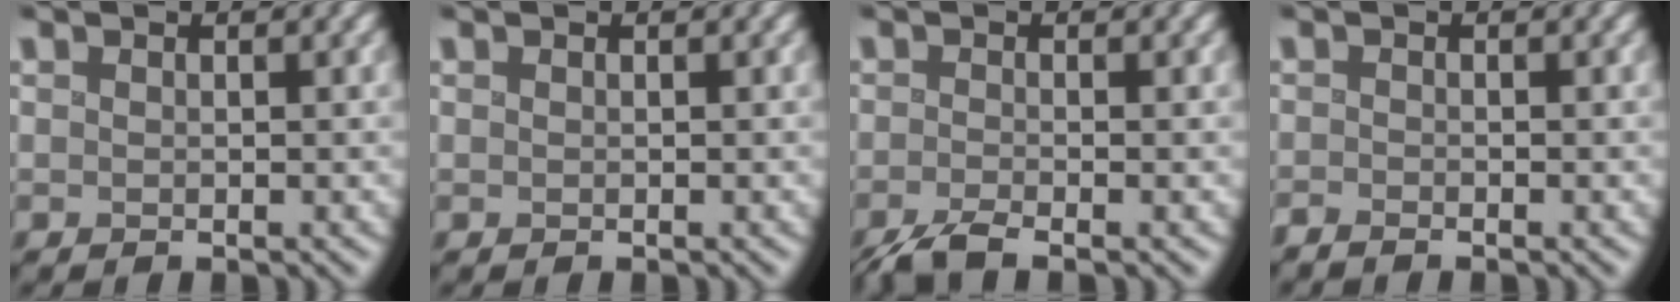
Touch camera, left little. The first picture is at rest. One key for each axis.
{"total": 0.0}
{"total": 2.7, "fx": -2.1, "fy": 0.3, "fz": 1.7, "tx": -0.028, "ty": -0.007, "tz": -0.050}
{"total": 1.1, "fx": -1.1, "fy": 0.0, "fz": 0.1, "tx": 0.002, "ty": -0.003, "tz": -0.021}